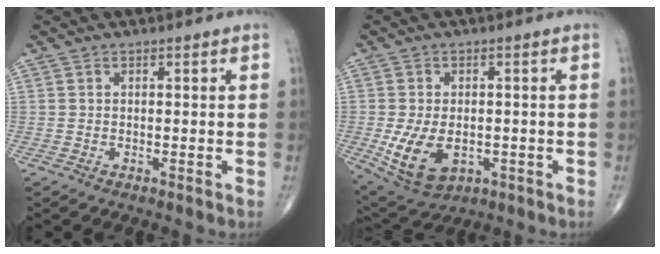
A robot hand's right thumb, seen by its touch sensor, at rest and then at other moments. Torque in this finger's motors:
{"motor_torque": [0.24, 0.17, 0.98, -0.08, 0.29]}